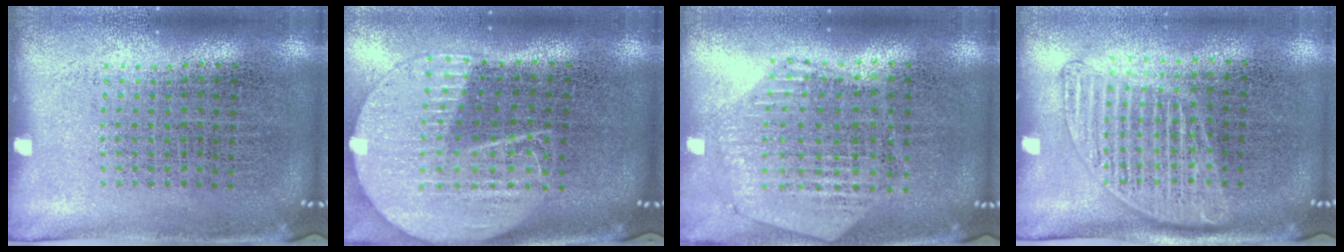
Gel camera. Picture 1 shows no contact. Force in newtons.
{"total": 2.1, "press": 1.9, "slide": 1.0}
{"total": 1.3, "press": 1.2, "slide": 0.2}
{"total": 1.4, "press": 1.3, "slide": 0.6}